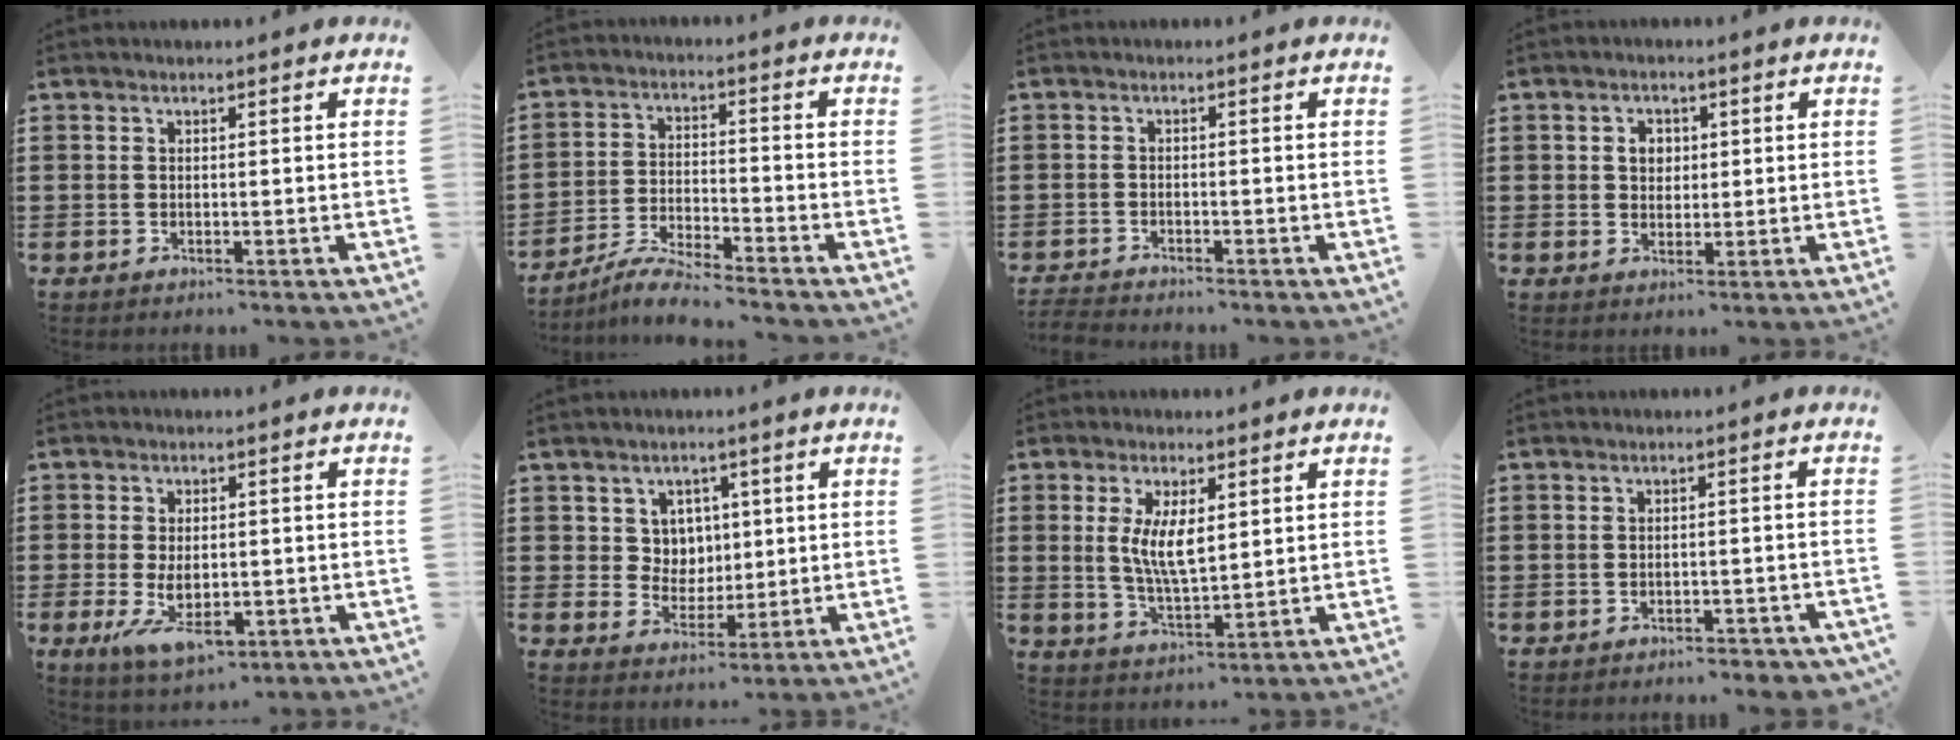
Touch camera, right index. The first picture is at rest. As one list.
[{"total": 5.1, "force": [-4.9, 0.1, 1.3], "torque": [-0.038, -0.004, -0.100]}, {"total": 1.7, "force": [-1.7, 0.1, -0.1], "torque": [-0.004, 0.001, -0.037]}, {"total": 3.0, "force": [0.6, 2.4, 1.6], "torque": [-0.041, 0.012, 0.008]}, {"total": 5.7, "force": [-1.5, 3.0, 4.6], "torque": [-0.099, -0.009, -0.031]}, {"total": 4.9, "force": [1.8, 4.4, 1.0], "torque": [-0.035, 0.008, 0.031]}, {"total": 6.7, "force": [1.1, 2.7, 6.0], "torque": [-0.120, 0.006, 0.020]}, {"total": 1.5, "force": [-1.4, 0.3, 0.4], "torque": [-0.013, 0.000, -0.029]}]